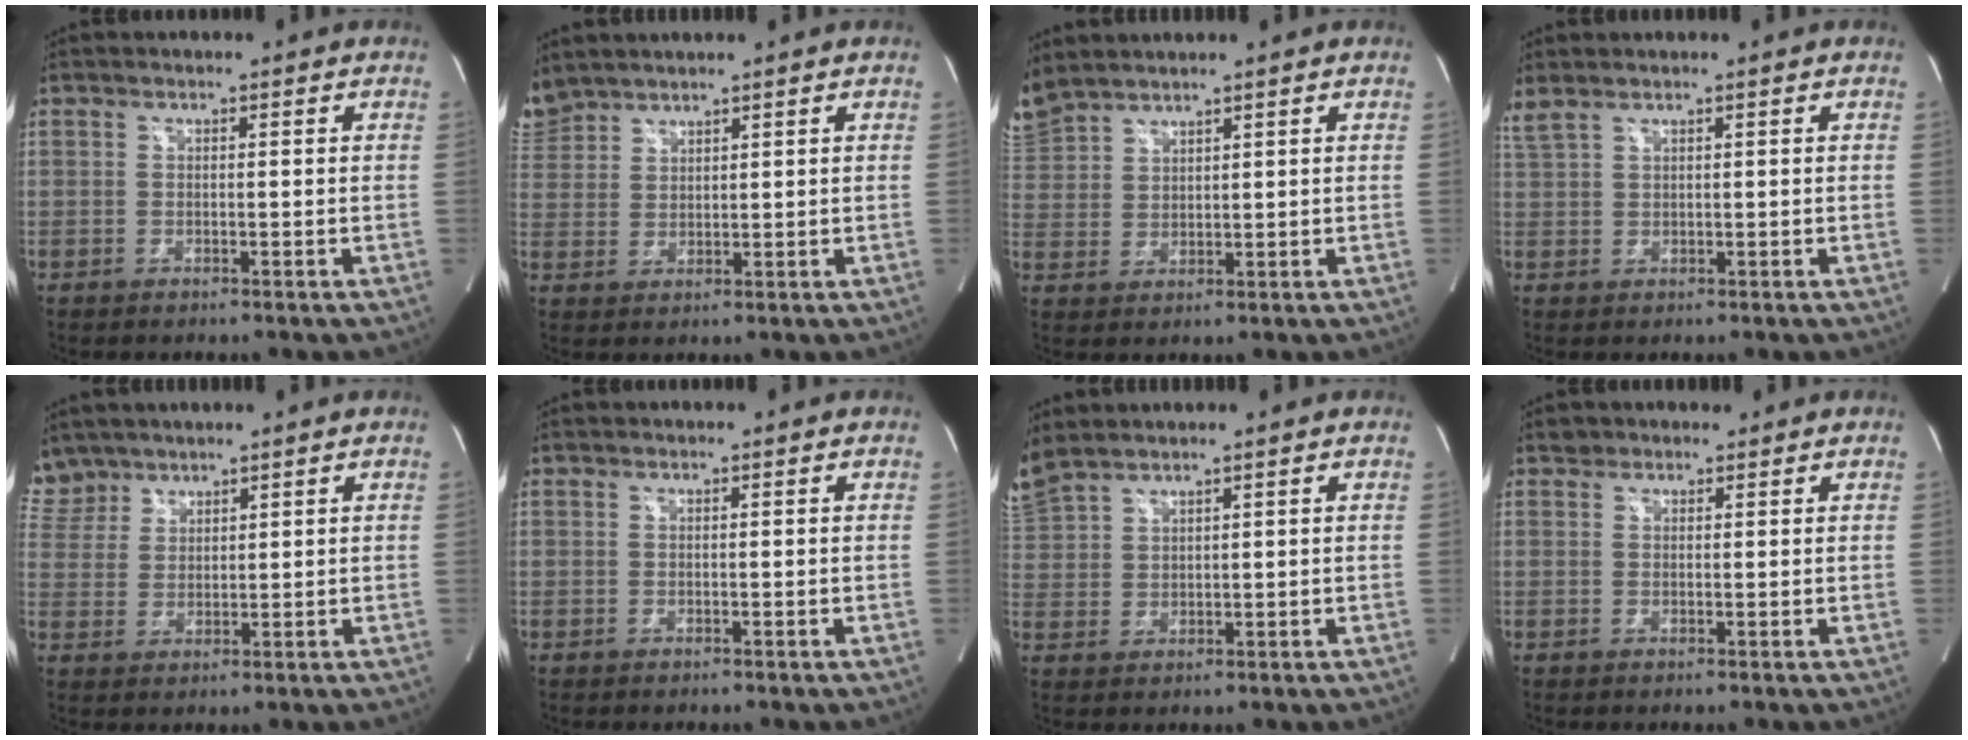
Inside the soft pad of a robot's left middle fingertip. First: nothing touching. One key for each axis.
{"total": 4.9, "fx": 4.7, "fy": 1.4, "fz": 0.3, "tx": -0.017, "ty": 0.018, "tz": 0.103}
{"total": 6.5, "fx": 6.2, "fy": 1.3, "fz": 1.4, "tx": -0.046, "ty": 0.019, "tz": 0.134}
{"total": 2.2, "fx": 1.9, "fy": 0.3, "fz": 0.9, "tx": -0.036, "ty": 0.018, "tz": 0.050}
{"total": 6.3, "fx": 5.5, "fy": 3.2, "fz": -0.1, "tx": 0.001, "ty": 0.010, "tz": 0.117}
{"total": 0.0}
{"total": 6.2, "fx": 5.8, "fy": 0.9, "fz": 2.1, "tx": -0.066, "ty": 0.016, "tz": 0.130}
{"total": 1.6, "fx": 1.3, "fy": 0.9, "fz": -0.2, "tx": 0.005, "ty": 0.014, "tz": 0.018}